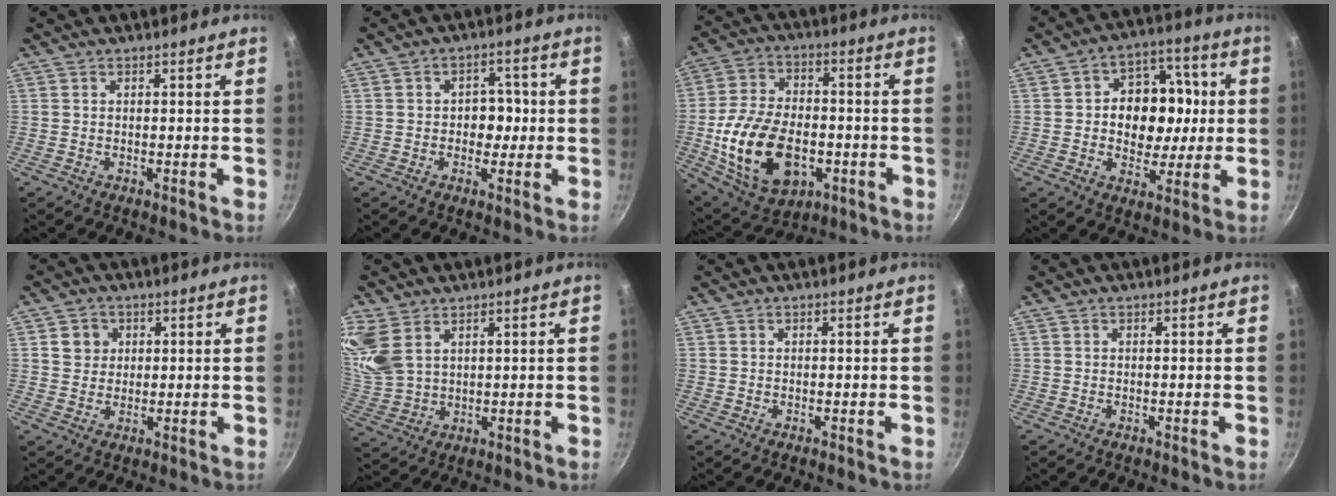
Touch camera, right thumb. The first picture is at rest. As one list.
[{"total": 5.4, "force": [-0.2, 4.2, 3.3], "torque": [-0.004, 0.010, -0.007]}, {"total": 20.3, "force": [-4.7, 12.9, 15.0], "torque": [-0.267, 0.020, -0.068]}, {"total": 14.8, "force": [0.6, 11.5, 9.3], "torque": [-0.091, 0.015, 0.003]}, {"total": 4.4, "force": [1.3, 4.0, 1.3], "torque": [0.002, 0.005, 0.020]}, {"total": 11.3, "force": [6.1, 7.2, 6.2], "torque": [-0.132, -0.010, 0.136]}, {"total": 0.0}, {"total": 0.0}]